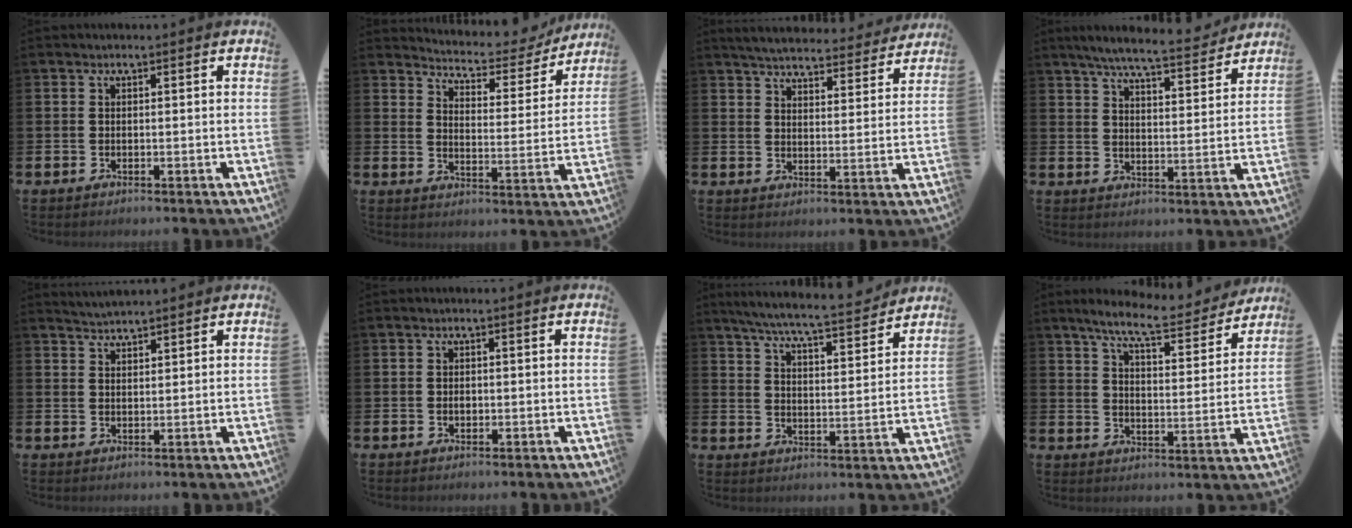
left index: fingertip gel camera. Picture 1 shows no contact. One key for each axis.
{"total": 4.8, "fx": 4.6, "fy": 1.0, "fz": 0.7, "tx": -0.032, "ty": -0.046, "tz": 0.071}
{"total": 5.2, "fx": 5.0, "fy": 0.6, "fz": 0.9, "tx": -0.036, "ty": -0.036, "tz": 0.087}
{"total": 6.7, "fx": 6.3, "fy": 0.3, "fz": 2.5, "tx": -0.060, "ty": -0.042, "tz": 0.106}
{"total": 2.5, "fx": 2.5, "fy": -0.1, "fz": -0.1, "tx": -0.006, "ty": -0.009, "tz": 0.046}
{"total": 0.9, "fx": 0.0, "fy": 0.6, "fz": 0.6, "tx": 0.000, "ty": 0.000, "tz": -0.005}
{"total": 6.7, "fx": 6.2, "fy": 0.1, "fz": 2.5, "tx": -0.070, "ty": -0.048, "tz": 0.103}
{"total": 8.2, "fx": 7.4, "fy": 0.9, "fz": 3.5, "tx": -0.091, "ty": -0.039, "tz": 0.128}